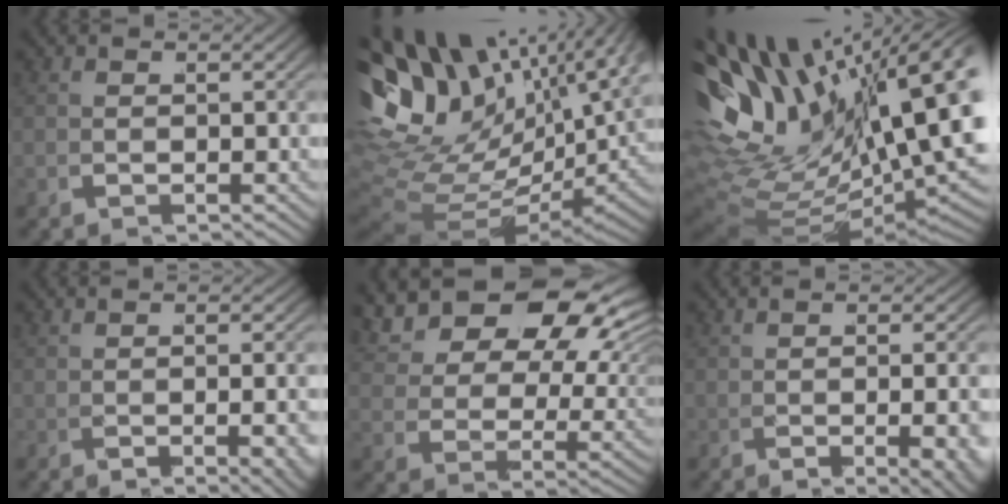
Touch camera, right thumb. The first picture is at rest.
{"total": 16.4, "force": [2.5, 10.8, 12.1], "torque": [-0.251, -0.023, 0.051]}
{"total": 18.2, "force": [0.7, 11.2, 14.2], "torque": [-0.274, -0.035, 0.031]}
{"total": 2.8, "force": [-0.9, 1.0, 2.5], "torque": [-0.046, -0.009, -0.012]}
{"total": 11.8, "force": [5.4, 6.2, 8.4], "torque": [-0.144, 0.019, 0.074]}
{"total": 3.9, "force": [-1.4, 1.2, 3.4], "torque": [-0.061, -0.015, -0.015]}